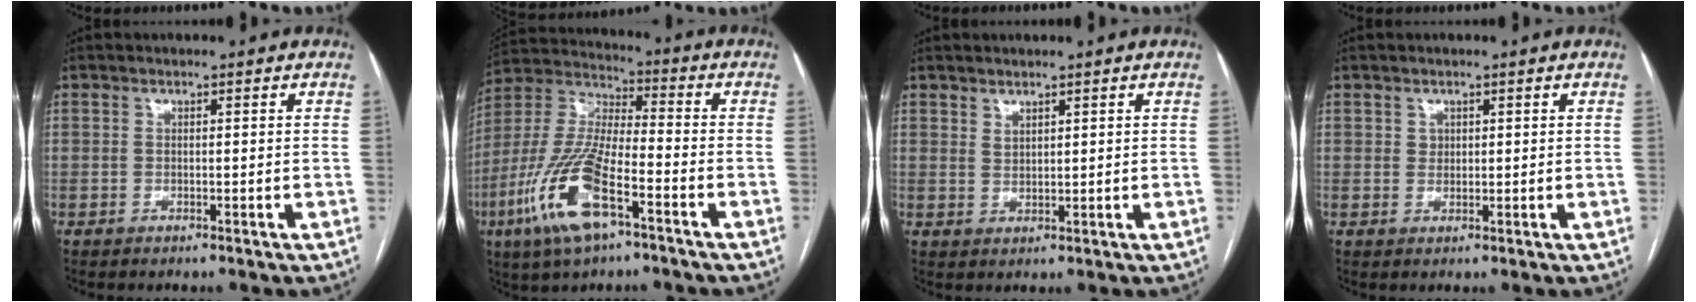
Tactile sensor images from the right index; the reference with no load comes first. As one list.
[{"total": 15.7, "force": [-7.2, 4.2, 13.3], "torque": [-0.296, -0.014, -0.132]}, {"total": 1.5, "force": [1.3, 0.6, 0.5], "torque": [-0.006, -0.005, 0.026]}, {"total": 1.2, "force": [0.5, 1.0, 0.3], "torque": [0.001, -0.002, 0.007]}]